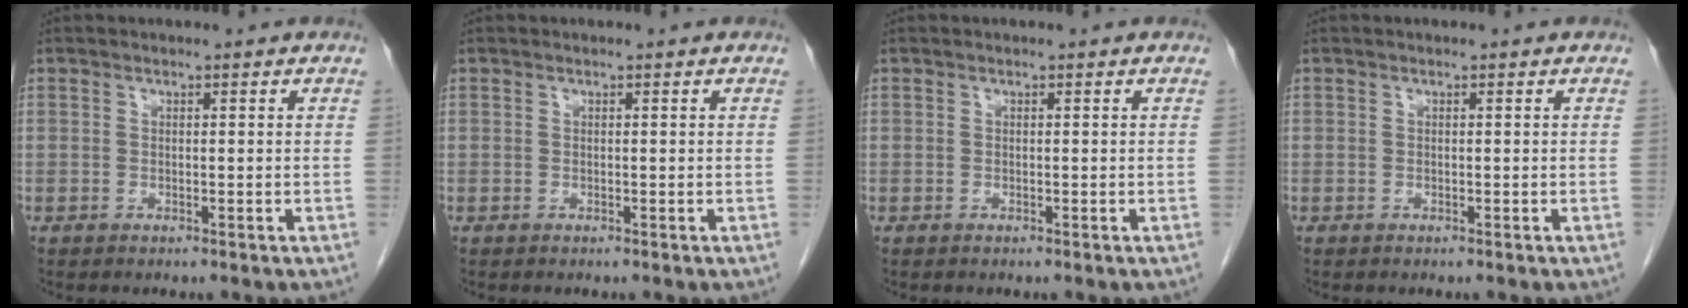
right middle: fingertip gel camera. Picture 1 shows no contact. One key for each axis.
{"total": 0.0}
{"total": 0.0}
{"total": 0.0}